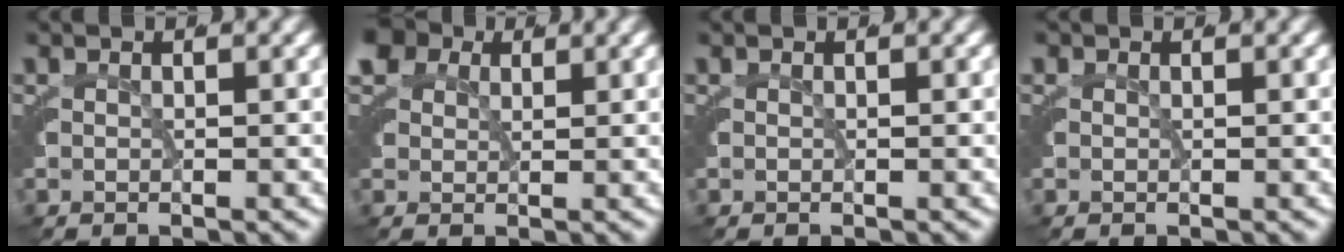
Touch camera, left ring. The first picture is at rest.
{"total": 4.3, "force": [2.3, 3.1, 1.8], "torque": [-0.058, -0.006, 0.037]}
{"total": 0.0}
{"total": 0.5, "force": [0.2, 0.5, 0.1], "torque": [-0.008, -0.008, 0.007]}